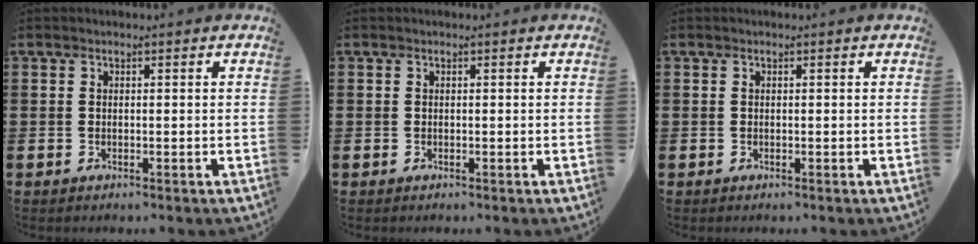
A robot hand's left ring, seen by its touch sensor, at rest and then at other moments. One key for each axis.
{"total": 0.0}
{"total": 0.0}